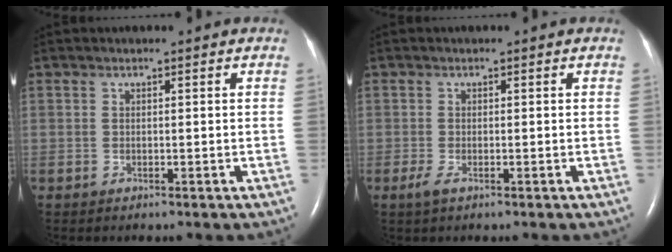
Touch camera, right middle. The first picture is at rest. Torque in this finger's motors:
{"motor_torque": [0.43, -0.33, -0.01, 0.01]}